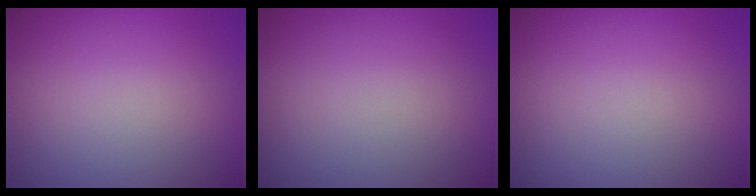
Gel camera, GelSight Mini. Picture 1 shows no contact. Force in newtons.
{"total": 0.0}
{"total": 0.0}